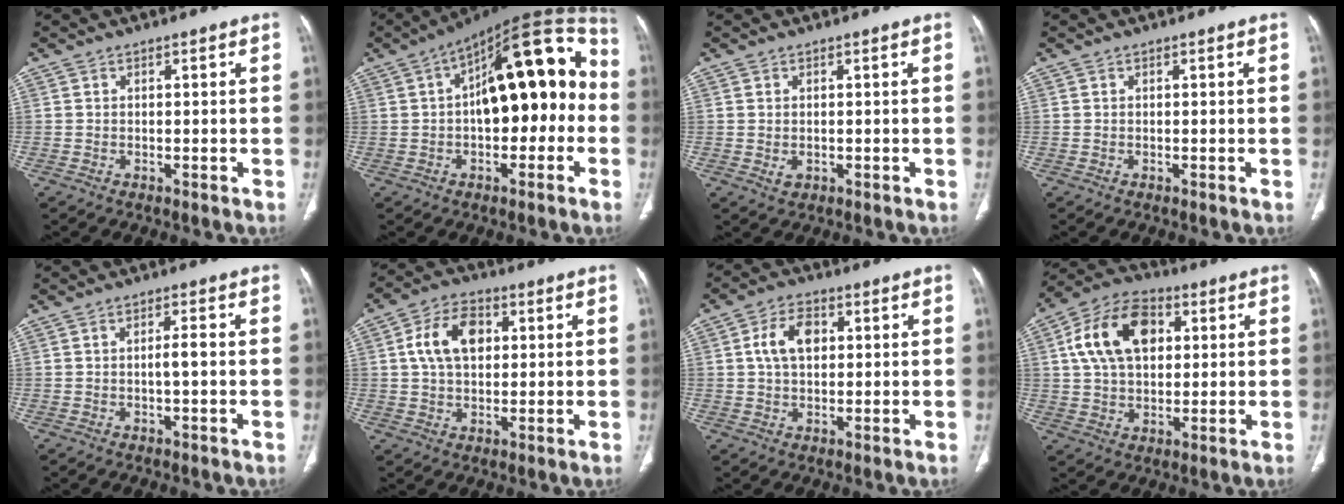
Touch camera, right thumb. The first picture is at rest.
{"total": 22.0, "force": [0.5, 10.5, 19.3], "torque": [-0.246, 0.051, -0.006]}
{"total": 1.8, "force": [-0.2, 1.3, 1.1], "torque": [-0.019, -0.003, 0.003]}
{"total": 0.0}
{"total": 2.4, "force": [-0.3, 0.5, 2.3], "torque": [-0.047, 0.006, -0.005]}
{"total": 10.1, "force": [2.2, 6.8, 7.2], "torque": [-0.116, 0.010, 0.036]}
{"total": 7.2, "force": [1.5, 4.7, 5.2], "torque": [-0.087, 0.010, 0.024]}
{"total": 15.3, "force": [3.9, 9.9, 10.9], "torque": [-0.181, 0.012, 0.064]}